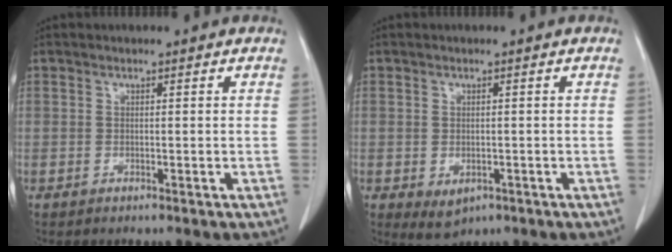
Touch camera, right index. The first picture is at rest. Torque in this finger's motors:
{"motor_torque": [0.54, -0.50, 0.06, 0.01]}